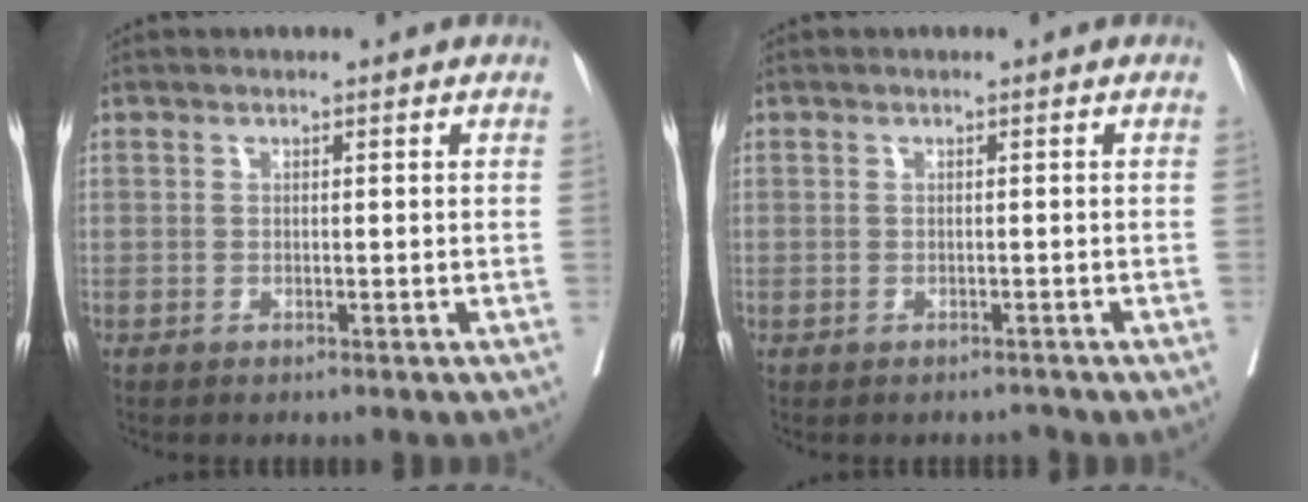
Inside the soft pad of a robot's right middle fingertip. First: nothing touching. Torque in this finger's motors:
{"motor_torque": [0.00, -0.17, -0.03, 0.00]}